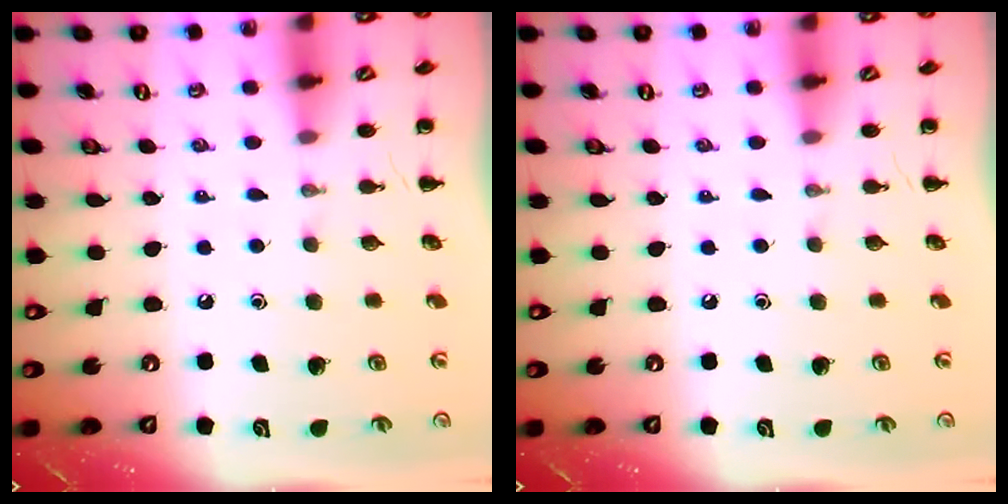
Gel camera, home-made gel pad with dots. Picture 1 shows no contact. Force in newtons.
{"total": 0.0}